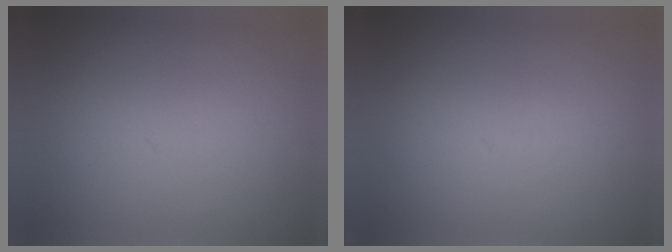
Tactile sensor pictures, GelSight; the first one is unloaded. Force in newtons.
{"total": 1.1}